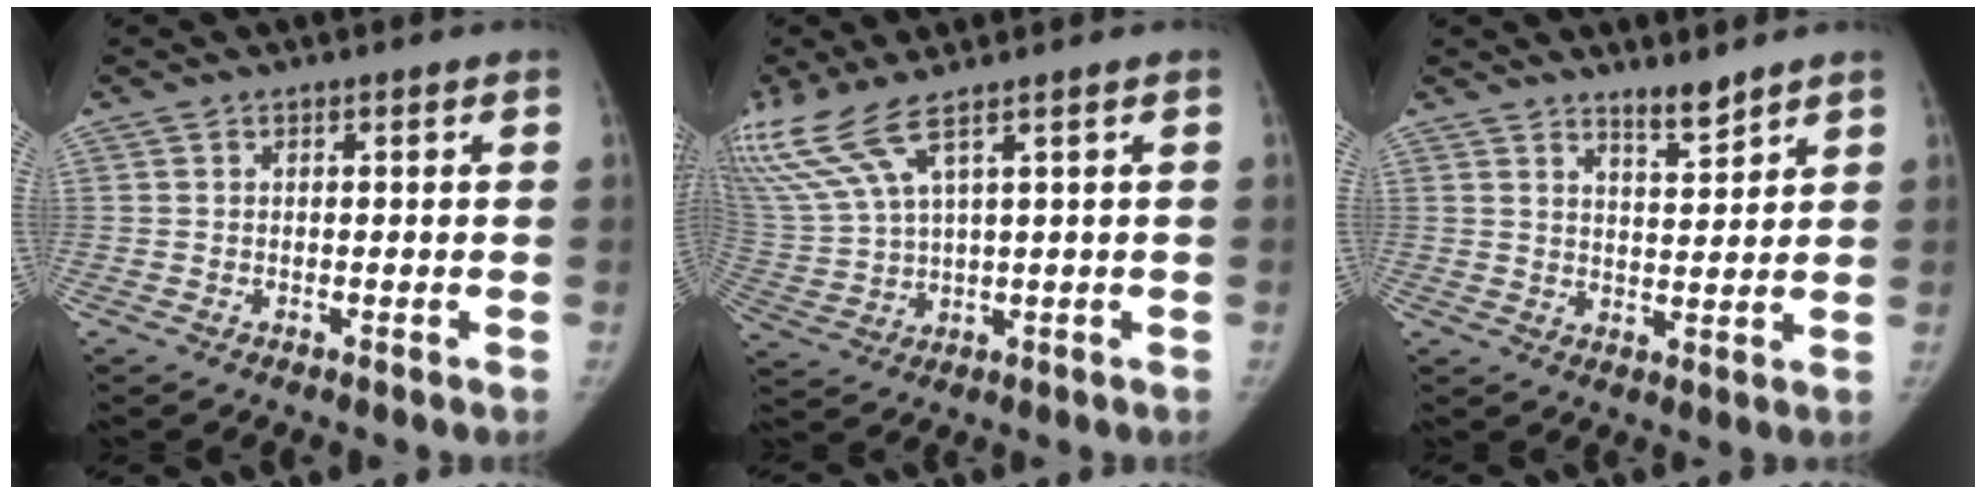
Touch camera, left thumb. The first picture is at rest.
{"total": 10.1, "force": [6.8, 1.8, 7.2], "torque": [-0.185, -0.017, 0.155]}
{"total": 4.2, "force": [3.7, 0.7, 1.8], "torque": [-0.017, -0.037, 0.062]}